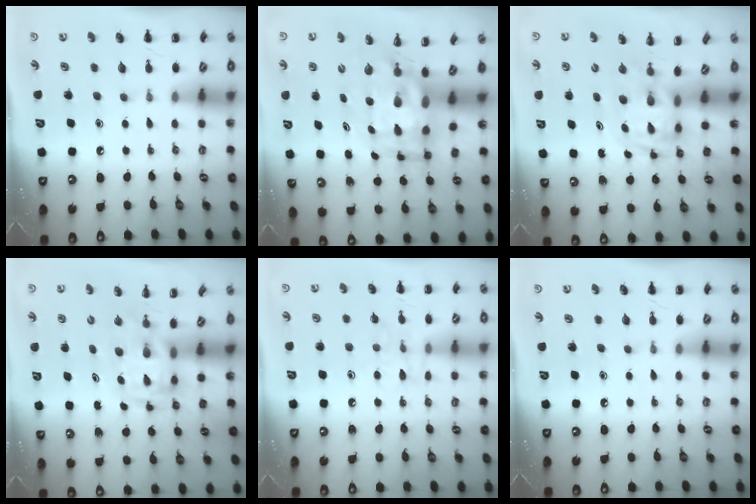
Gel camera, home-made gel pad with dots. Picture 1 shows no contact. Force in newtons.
{"total": 7.6, "press": 7.2, "slide": 2.4}
{"total": 2.8, "press": 2.7, "slide": 0.5}
{"total": 3.0, "press": 3.0, "slide": 0.6}
{"total": 7.3, "press": 7.3, "slide": 0.9}
{"total": 0.0}